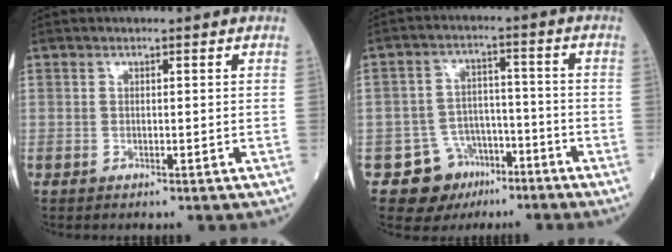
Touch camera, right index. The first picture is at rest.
{"total": 8.0, "force": [-4.6, 6.4, 1.2], "torque": [-0.015, 0.025, -0.063]}